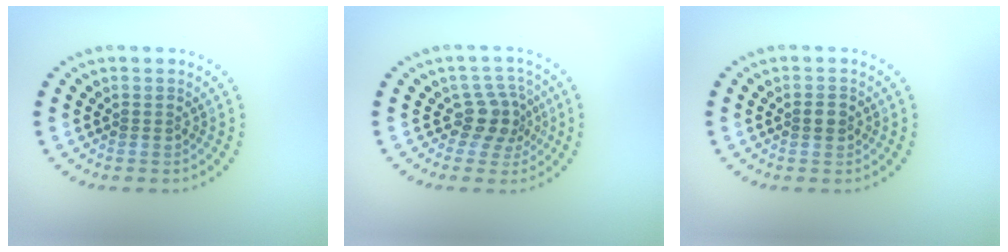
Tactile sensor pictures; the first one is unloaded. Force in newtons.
{"total": 2.9, "press": 2.2, "slide": 1.9}
{"total": 1.3, "press": 1.3, "slide": 0.1}